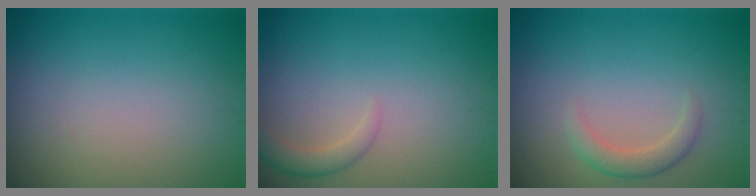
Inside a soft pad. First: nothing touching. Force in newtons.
{"total": 1.7, "press": 1.7, "slide": 0.1}
{"total": 1.9, "press": 1.9, "slide": 0.2}